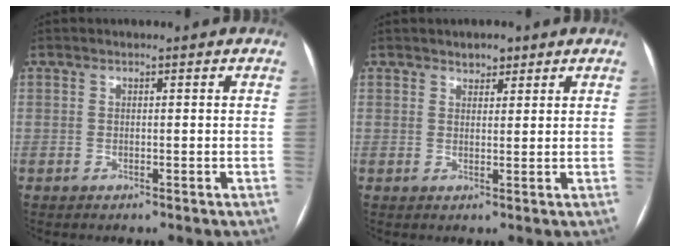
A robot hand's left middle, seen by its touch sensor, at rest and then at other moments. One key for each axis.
{"total": 2.2, "fx": 1.7, "fy": 1.1, "fz": 0.9, "tx": -0.016, "ty": 0.002, "tz": 0.025}